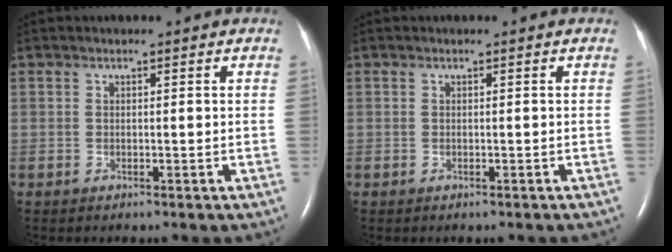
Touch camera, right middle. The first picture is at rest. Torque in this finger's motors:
{"motor_torque": [-0.02, -0.13, -0.06, 0.00]}